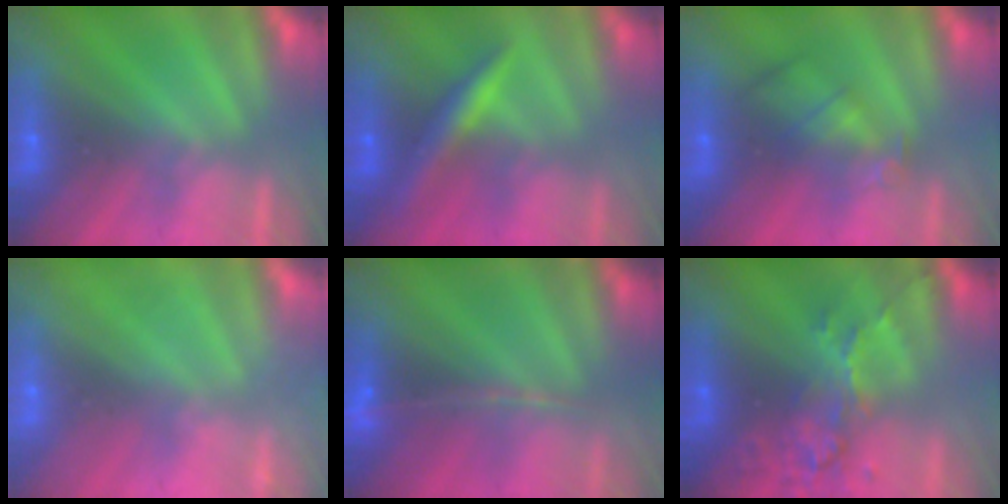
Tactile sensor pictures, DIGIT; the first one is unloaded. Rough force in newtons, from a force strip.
{"total": 2.4}
{"total": 2.4}
{"total": 2.5}
{"total": 1.2}
{"total": 7.9}